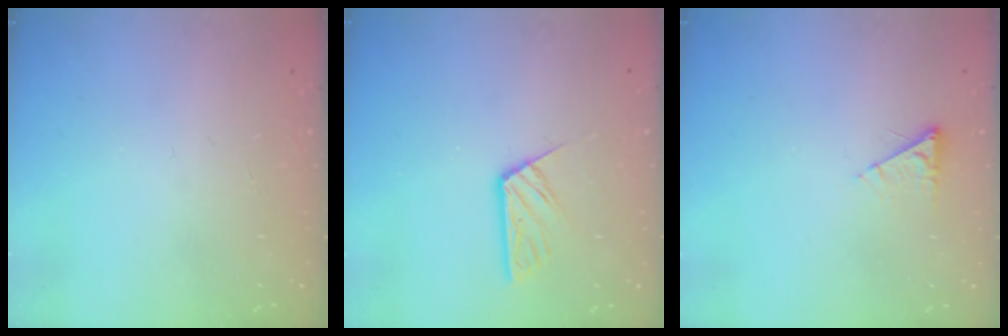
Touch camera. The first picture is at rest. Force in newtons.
{"total": 6.6, "press": 6.6, "slide": 0.4}
{"total": 3.0, "press": 3.0, "slide": 0.4}